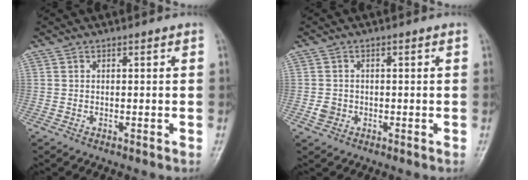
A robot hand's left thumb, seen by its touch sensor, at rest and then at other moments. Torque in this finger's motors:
{"motor_torque": [-0.24, 0.15, 0.01, 0.01, 0.00]}